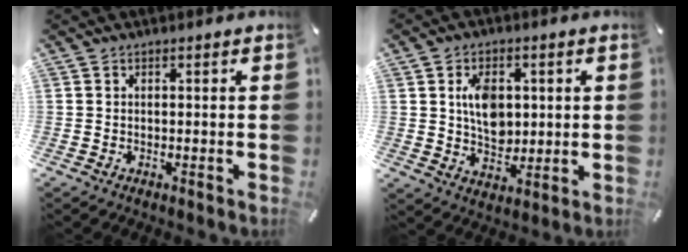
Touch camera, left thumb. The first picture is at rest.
{"total": 8.8, "force": [1.5, 6.6, 5.7], "torque": [-0.093, 0.002, 0.024]}